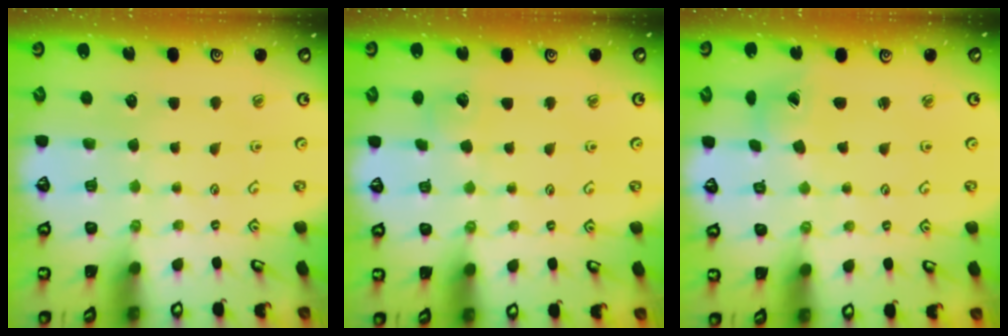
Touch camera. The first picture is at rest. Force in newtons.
{"total": 4.8, "press": 4.7, "slide": 0.5}
{"total": 3.0, "press": 3.0, "slide": 0.4}